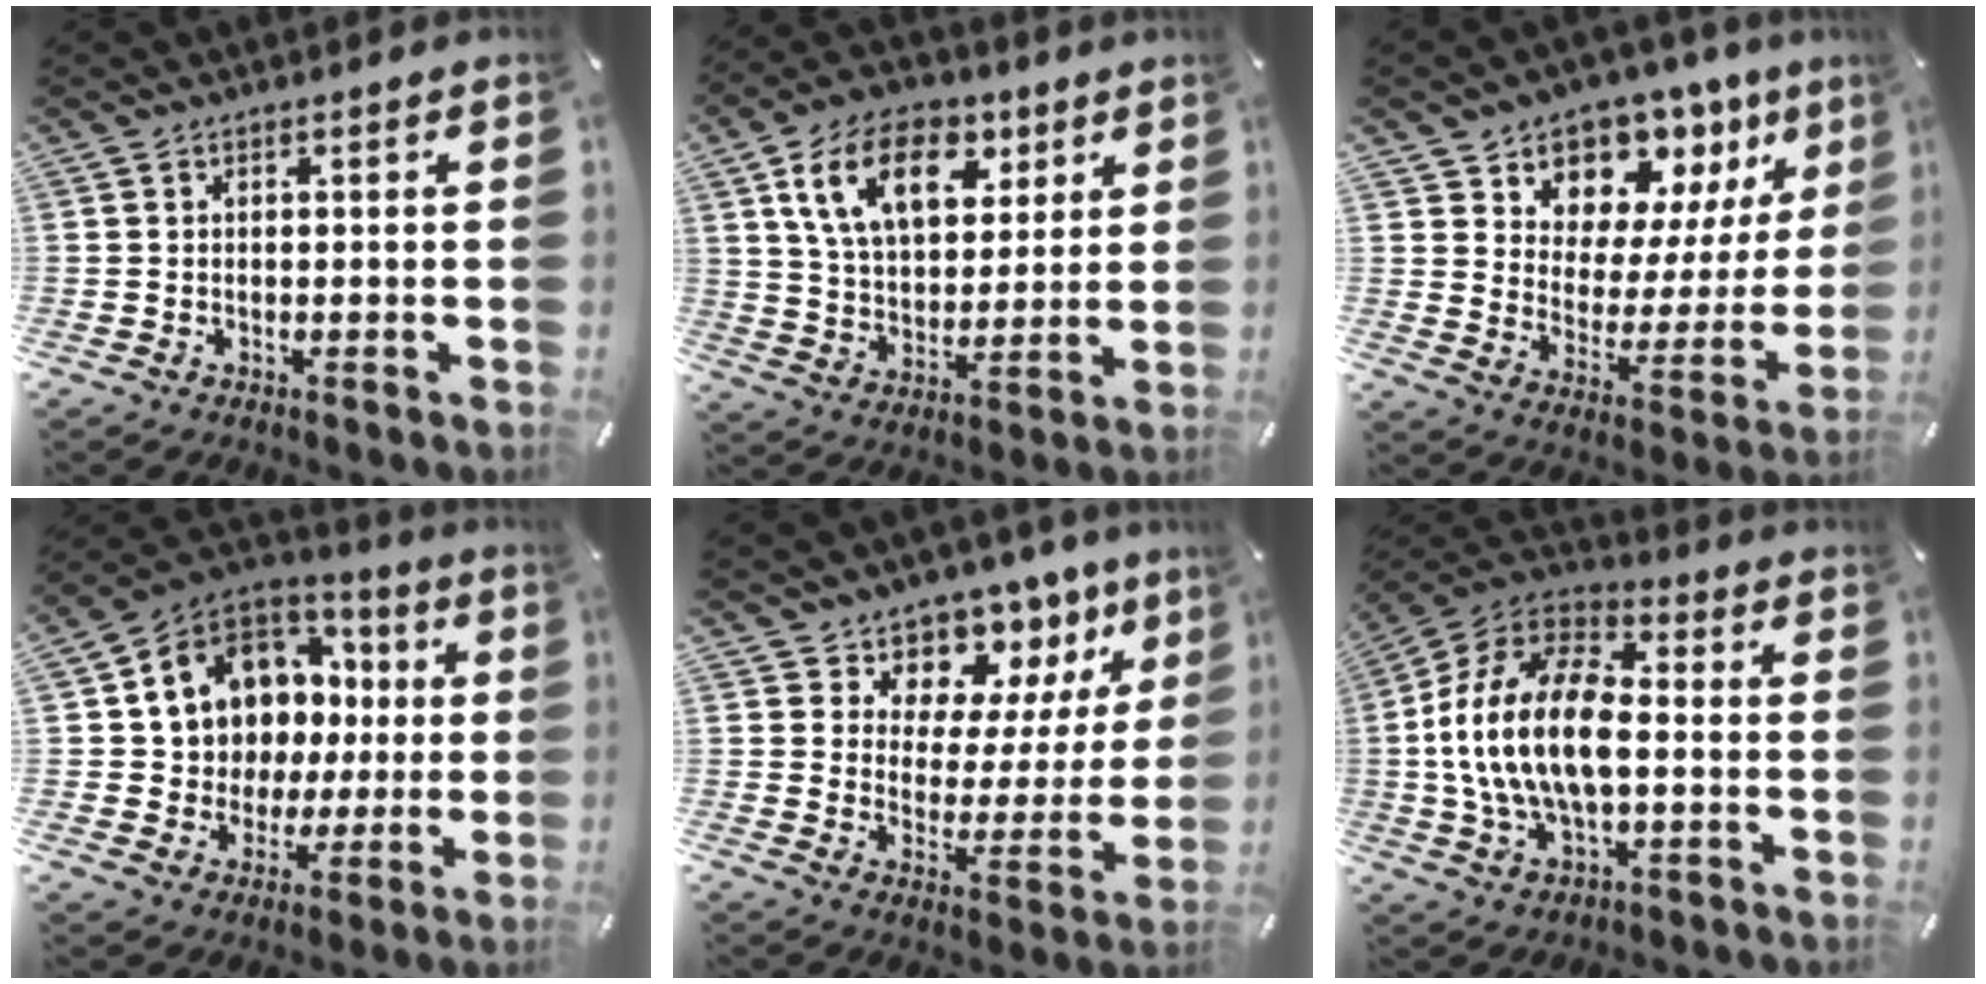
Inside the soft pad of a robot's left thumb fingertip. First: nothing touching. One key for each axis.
{"total": 15.7, "fx": 7.2, "fy": 10.1, "fz": 9.7, "tx": -0.176, "ty": -0.011, "tz": 0.130}
{"total": 9.8, "fx": 7.1, "fy": 6.8, "fz": 0.5, "tx": -0.008, "ty": -0.093, "tz": 0.128}
{"total": 11.3, "fx": 3.6, "fy": 10.4, "fz": 2.7, "tx": -0.057, "ty": -0.046, "tz": 0.081}
{"total": 8.6, "fx": 6.3, "fy": 5.9, "fz": 0.0, "tx": -0.004, "ty": -0.082, "tz": 0.113}
{"total": 18.0, "fx": -1.6, "fy": 10.8, "fz": 14.2, "tx": -0.306, "ty": 0.011, "tz": -0.032}